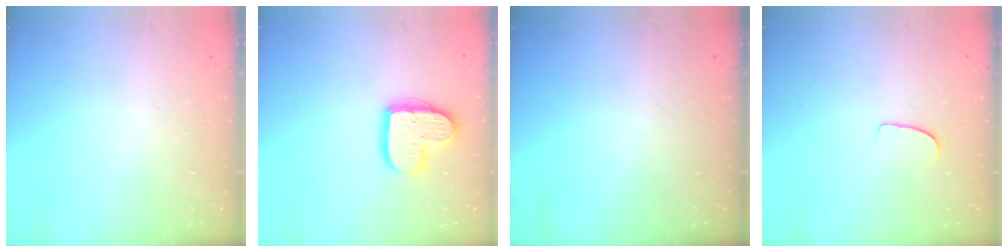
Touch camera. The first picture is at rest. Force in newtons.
{"total": 12.6, "press": 12.6, "slide": 0.9}
{"total": 0.0}
{"total": 4.7, "press": 4.7, "slide": 0.3}